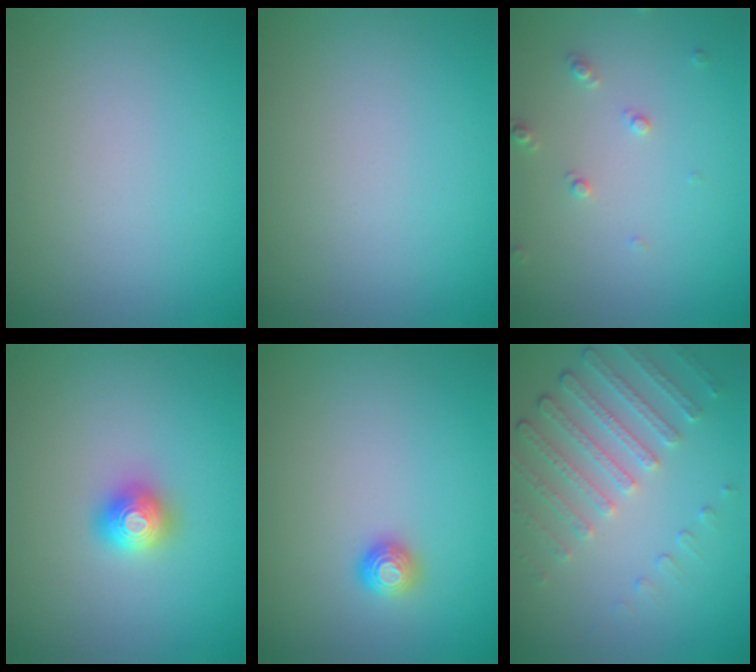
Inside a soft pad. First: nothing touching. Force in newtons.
{"total": 0.0}
{"total": 1.3, "press": 1.2, "slide": 0.3}
{"total": 2.0, "press": 2.0, "slide": 0.1}
{"total": 1.2, "press": 1.1, "slide": 0.4}
{"total": 4.5, "press": 3.4, "slide": 3.0}